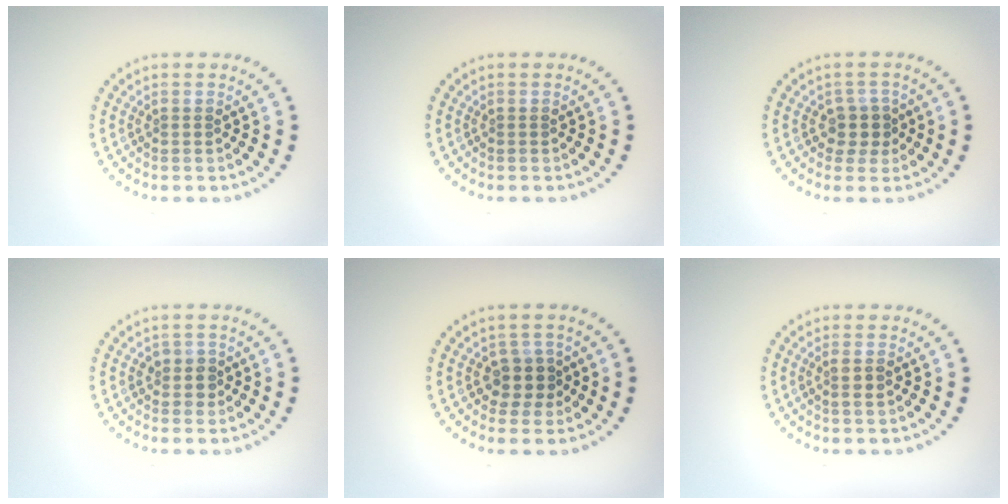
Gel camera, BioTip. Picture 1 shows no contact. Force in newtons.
{"total": 0.0}
{"total": 2.2, "press": 1.7, "slide": 1.3}
{"total": 1.5, "press": 1.3, "slide": 0.6}
{"total": 2.5, "press": 2.2, "slide": 1.2}
{"total": 1.4, "press": 1.2, "slide": 0.7}